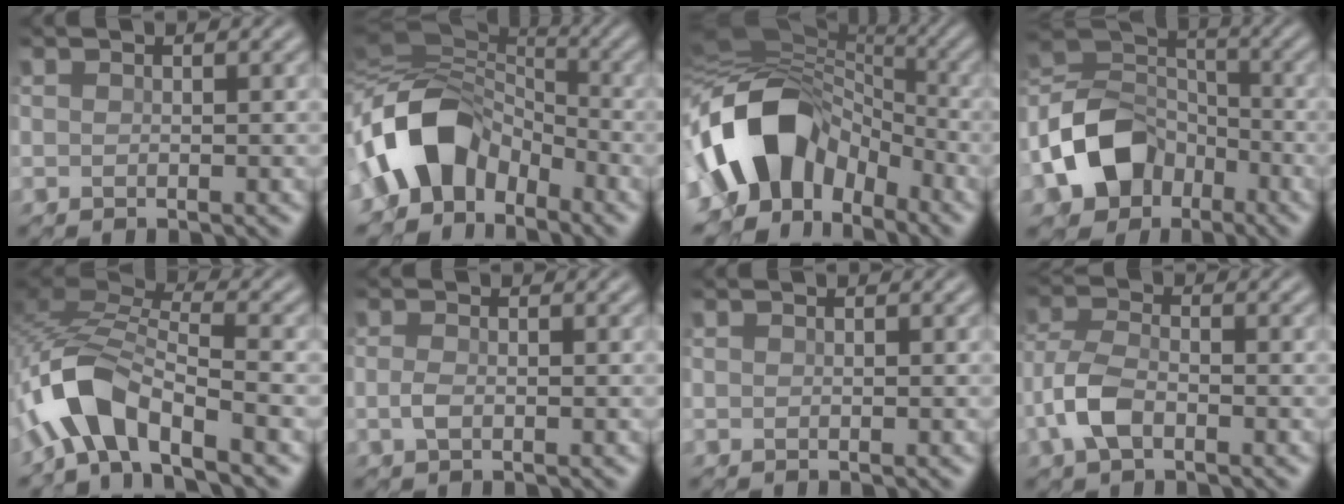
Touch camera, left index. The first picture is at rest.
{"total": 8.5, "force": [-4.3, 5.2, 5.2], "torque": [-0.088, 0.008, -0.091]}
{"total": 12.7, "force": [-5.0, 8.9, 7.5], "torque": [-0.145, 0.003, -0.101]}
{"total": 8.9, "force": [-4.9, 6.2, 4.2], "torque": [-0.085, -0.003, -0.101]}
{"total": 6.3, "force": [-4.8, 1.3, 3.9], "torque": [-0.075, 0.007, -0.102]}
{"total": 1.0, "force": [-0.5, 0.1, 0.8], "torque": [-0.027, 0.000, -0.010]}
{"total": 0.0}
{"total": 3.7, "force": [-2.2, 1.5, 2.6], "torque": [-0.068, 0.005, -0.050]}